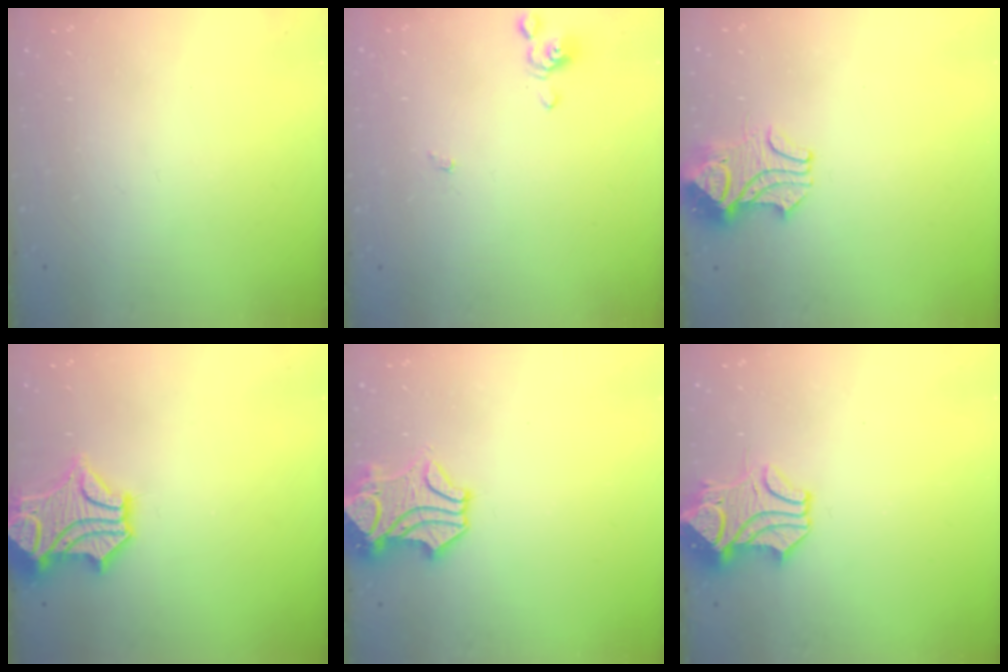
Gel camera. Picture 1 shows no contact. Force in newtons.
{"total": 0.0}
{"total": 2.3, "press": 2.1, "slide": 0.9}
{"total": 1.6, "press": 0.8, "slide": 1.4}
{"total": 2.4, "press": 2.1, "slide": 1.2}
{"total": 1.7, "press": 1.4, "slide": 1.0}